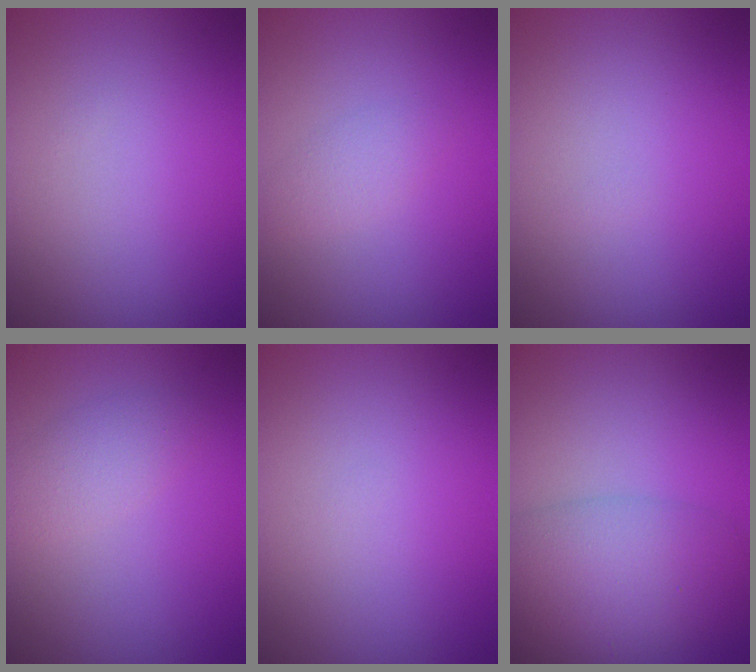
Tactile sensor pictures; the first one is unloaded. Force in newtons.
{"total": 1.4, "press": 1.4, "slide": 0.0}
{"total": 0.0}
{"total": 2.2, "press": 2.2, "slide": 0.1}
{"total": 0.0}
{"total": 6.6, "press": 6.6, "slide": 0.3}